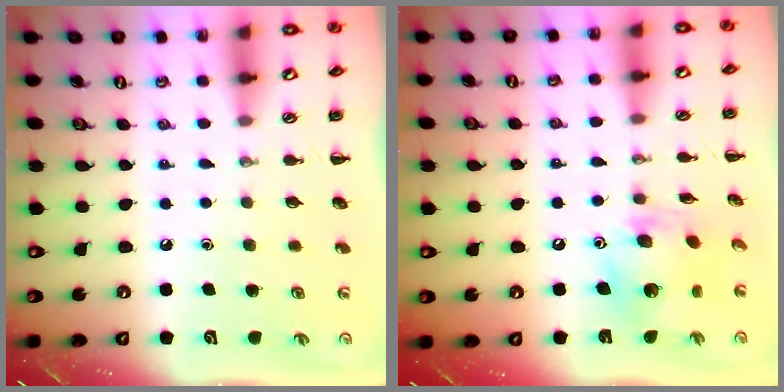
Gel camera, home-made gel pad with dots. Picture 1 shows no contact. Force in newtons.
{"total": 10.4, "press": 10.4, "slide": 0.5}